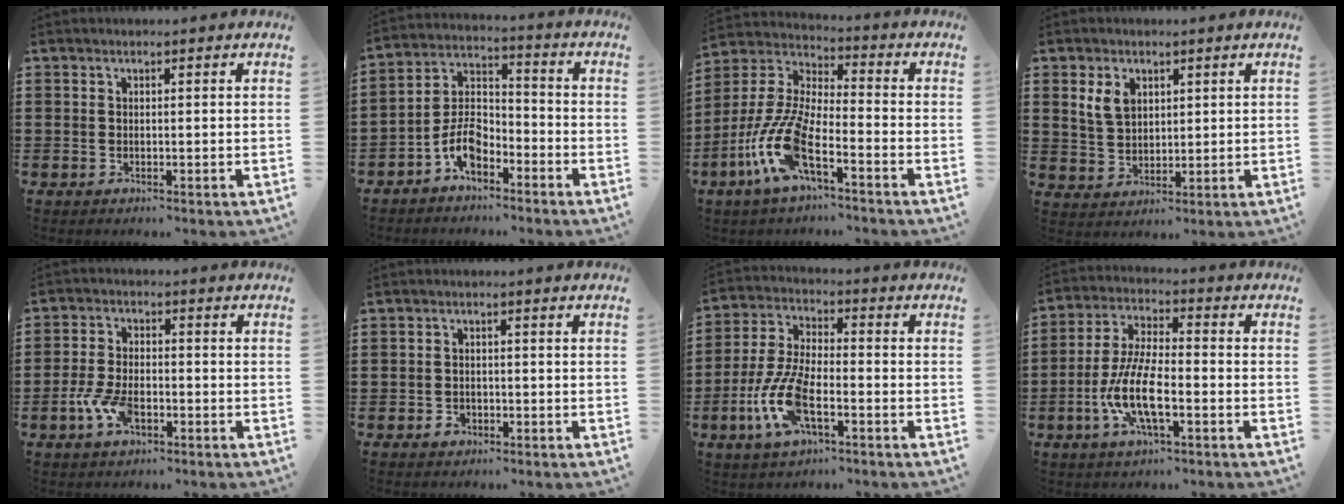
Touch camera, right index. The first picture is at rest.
{"total": 6.9, "force": [-4.2, 3.6, 4.2], "torque": [-0.101, 0.008, -0.084]}
{"total": 11.5, "force": [-6.0, 3.2, 9.2], "torque": [-0.237, -0.021, -0.126]}
{"total": 4.5, "force": [2.0, 3.1, 2.5], "torque": [-0.061, 0.012, 0.036]}
{"total": 5.7, "force": [-2.4, 2.6, 4.4], "torque": [-0.108, -0.004, -0.050]}
{"total": 1.5, "force": [-0.9, 1.0, 0.7], "torque": [-0.017, -0.004, -0.017]}
{"total": 10.3, "force": [-3.9, 4.0, 8.6], "torque": [-0.210, -0.014, -0.076]}
{"total": 9.8, "force": [-3.2, 3.0, 8.7], "torque": [-0.202, -0.014, -0.068]}